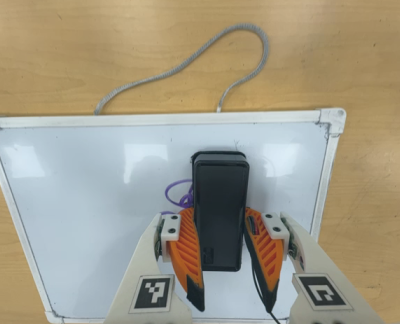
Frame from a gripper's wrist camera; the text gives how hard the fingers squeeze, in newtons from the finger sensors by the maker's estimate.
{"total": 15.8, "left": 16.1, "right": 15.5}